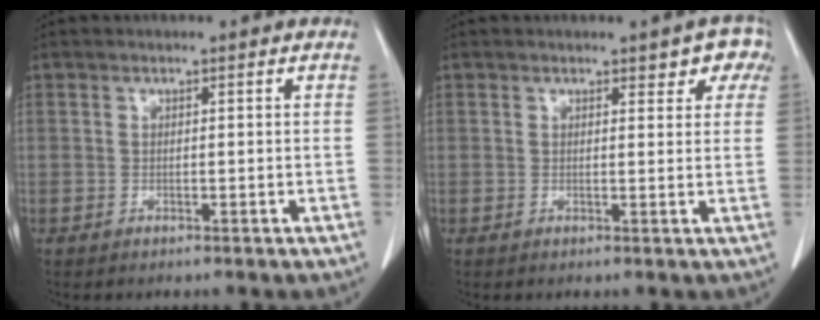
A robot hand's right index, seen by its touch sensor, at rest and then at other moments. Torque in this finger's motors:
{"motor_torque": [0.13, 0.19, 0.02, 0.00]}